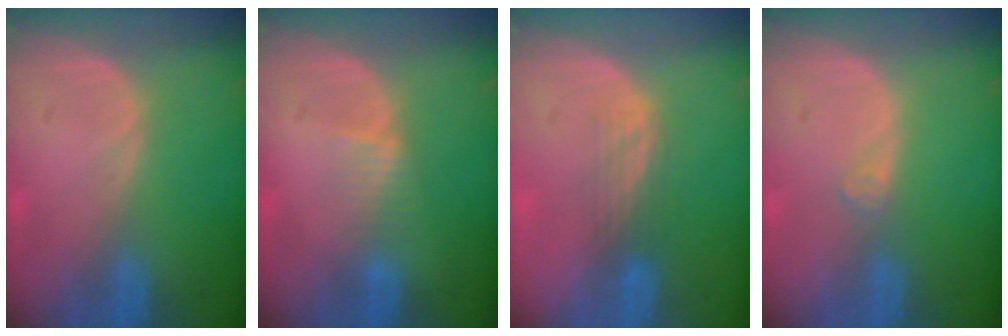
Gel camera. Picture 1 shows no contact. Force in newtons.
{"total": 2.4, "press": 2.4, "slide": 0.2}
{"total": 3.2, "press": 2.6, "slide": 1.8}
{"total": 1.1, "press": 1.0, "slide": 0.2}